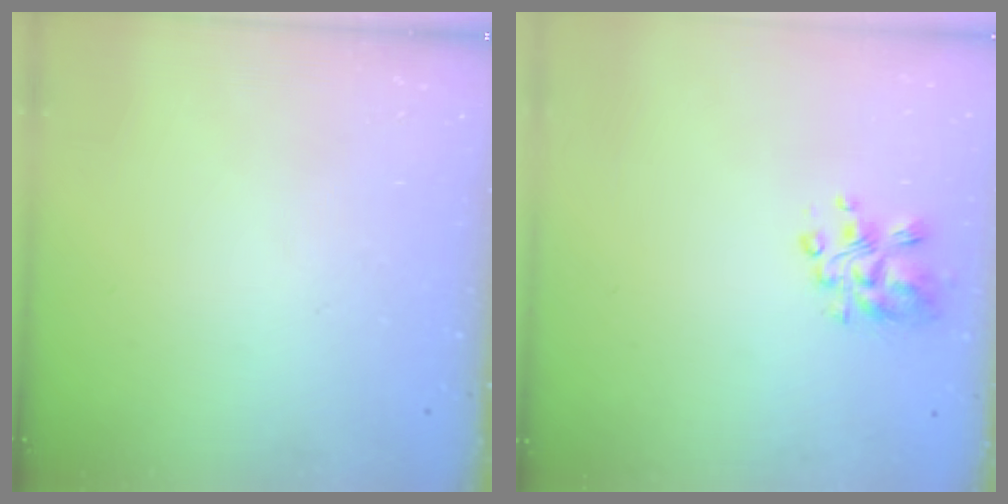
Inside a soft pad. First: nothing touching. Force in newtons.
{"total": 6.3, "press": 6.1, "slide": 1.4}